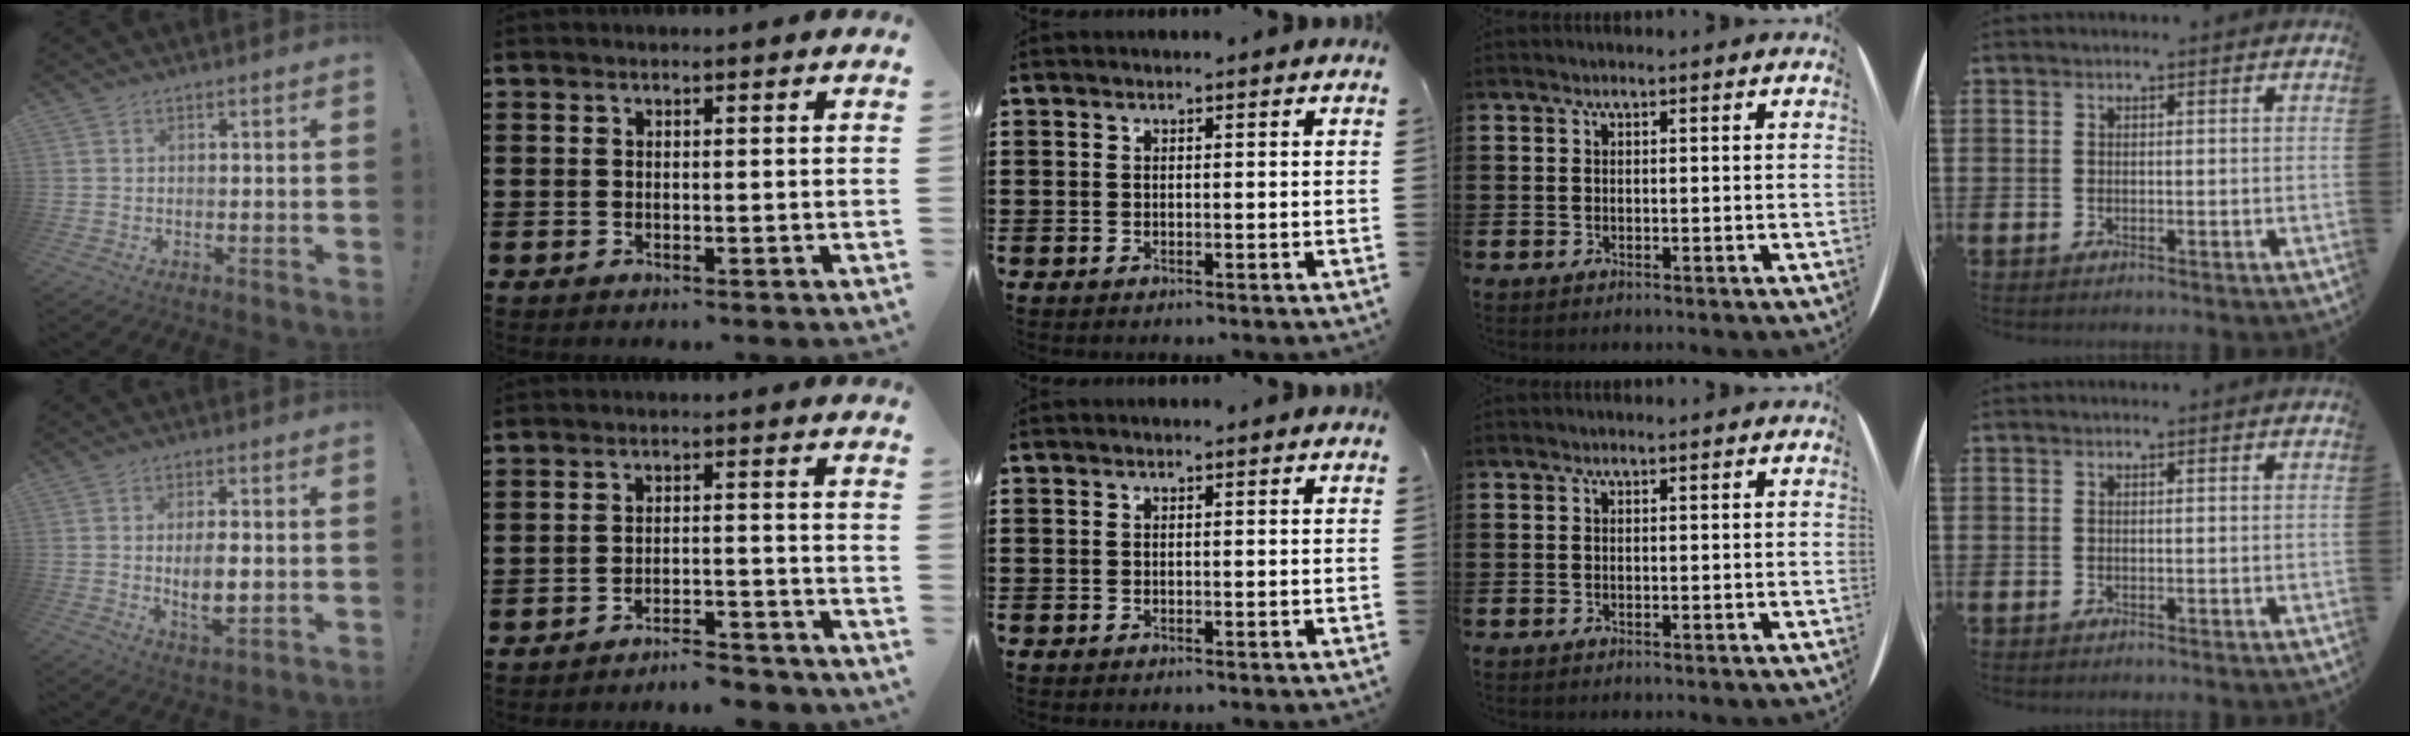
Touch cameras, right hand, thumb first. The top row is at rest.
{"thumb": {"total": 7.3, "force": [-0.1, 3.0, 6.6], "torque": [-0.116, -0.011, -0.005]}, "index": {"total": 4.2, "force": [-4.1, 0.2, 0.7], "torque": [-0.017, 0.002, -0.086]}}